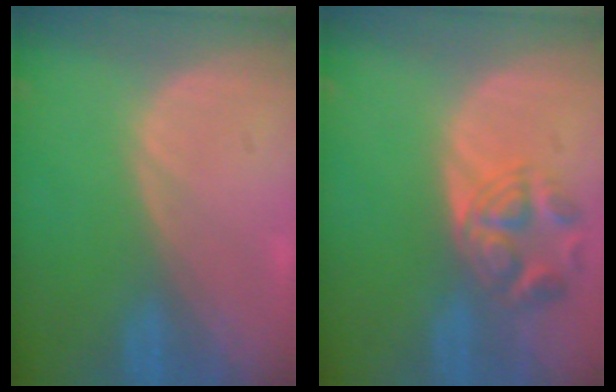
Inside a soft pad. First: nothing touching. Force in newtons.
{"total": 5.4, "press": 5.4, "slide": 0.5}